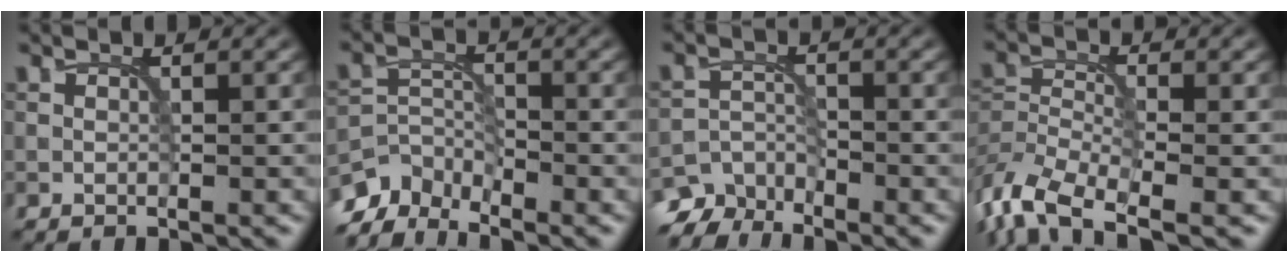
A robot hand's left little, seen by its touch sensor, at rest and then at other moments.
{"total": 4.3, "force": [-4.0, 1.4, 0.9], "torque": [-0.015, -0.005, -0.087]}
{"total": 4.0, "force": [-3.6, 1.6, 0.5], "torque": [0.000, -0.007, -0.069]}
{"total": 6.9, "force": [-4.9, 2.6, 4.1], "torque": [-0.089, -0.008, -0.105]}